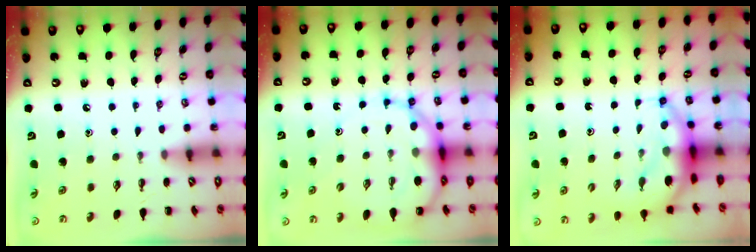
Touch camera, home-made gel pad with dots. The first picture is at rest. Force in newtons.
{"total": 11.9, "press": 11.5, "slide": 3.0}
{"total": 6.8, "press": 6.6, "slide": 1.6}